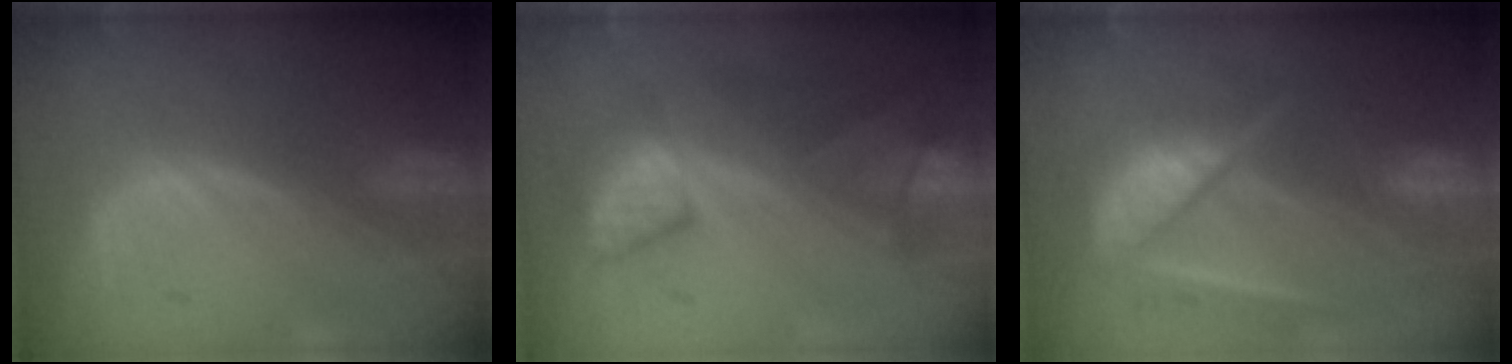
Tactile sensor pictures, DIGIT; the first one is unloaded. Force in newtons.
{"total": 7.7, "press": 7.6, "slide": 1.4}
{"total": 9.9, "press": 8.3, "slide": 5.4}